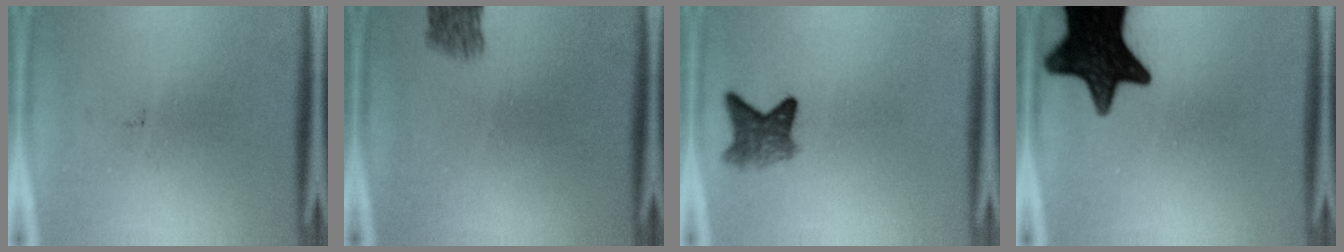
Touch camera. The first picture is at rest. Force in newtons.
{"total": 2.9}
{"total": 4.0}
{"total": 16.5}